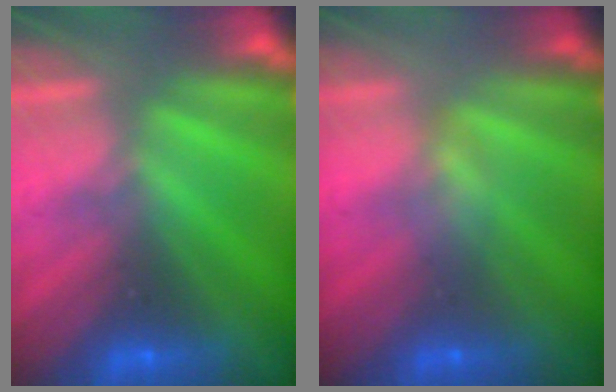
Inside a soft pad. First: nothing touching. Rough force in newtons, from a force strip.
{"total": 2.4}